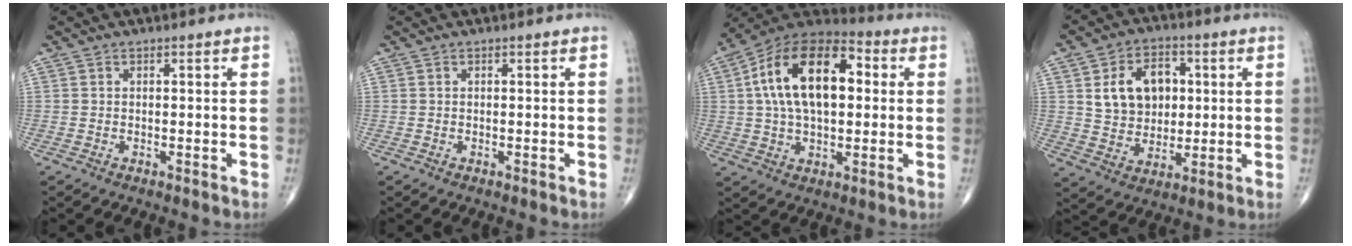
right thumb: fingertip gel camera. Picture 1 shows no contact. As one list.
[{"total": 0.0}, {"total": 20.0, "force": [3.3, 11.1, 16.4], "torque": [-0.273, 0.027, 0.046]}, {"total": 12.2, "force": [2.7, 9.2, 7.6], "torque": [-0.089, -0.001, 0.050]}]